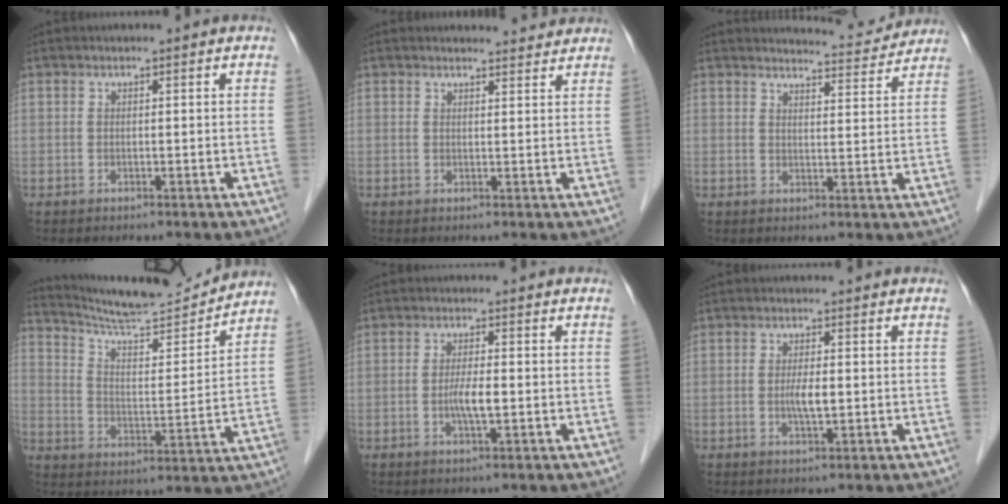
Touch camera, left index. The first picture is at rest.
{"total": 2.8, "force": [2.7, 0.5, 0.1], "torque": [-0.005, -0.003, 0.022]}
{"total": 5.7, "force": [5.7, 0.2, -0.3], "torque": [-0.004, -0.011, 0.063]}
{"total": 15.2, "force": [14.5, 0.6, 4.4], "torque": [-0.080, -0.014, 0.225]}
{"total": 3.2, "force": [-1.5, 0.3, 2.8], "torque": [-0.057, -0.008, -0.027]}
{"total": 2.7, "force": [-1.1, 0.4, 2.4], "torque": [-0.049, -0.007, -0.019]}